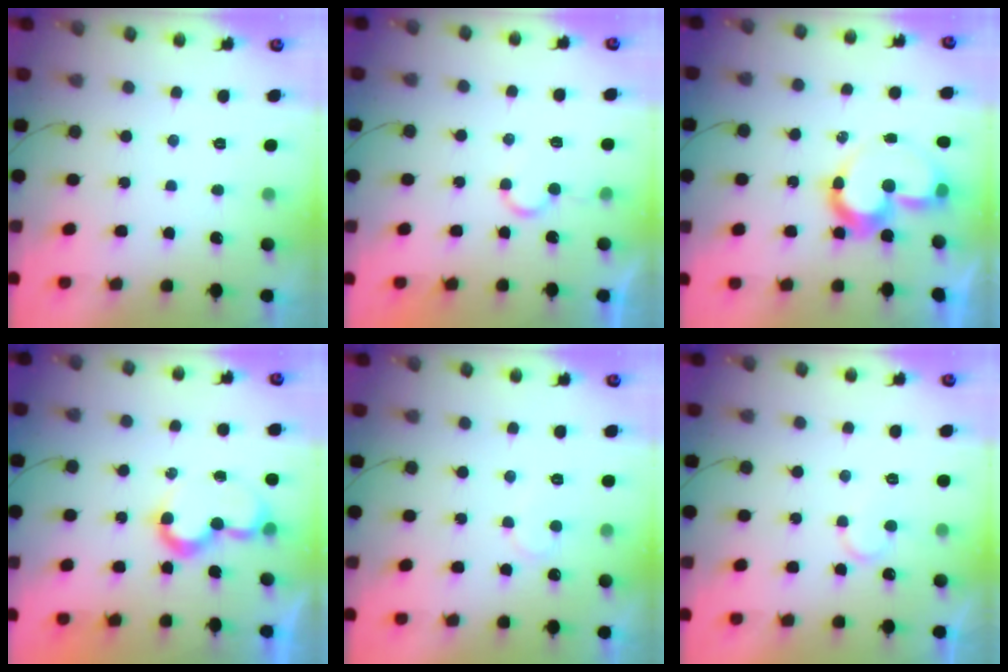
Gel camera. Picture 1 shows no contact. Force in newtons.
{"total": 4.7, "press": 4.7, "slide": 0.3}
{"total": 10.1, "press": 9.8, "slide": 2.4}
{"total": 8.3, "press": 8.2, "slide": 1.0}
{"total": 5.2, "press": 5.1, "slide": 0.4}
{"total": 6.2, "press": 6.1, "slide": 0.5}